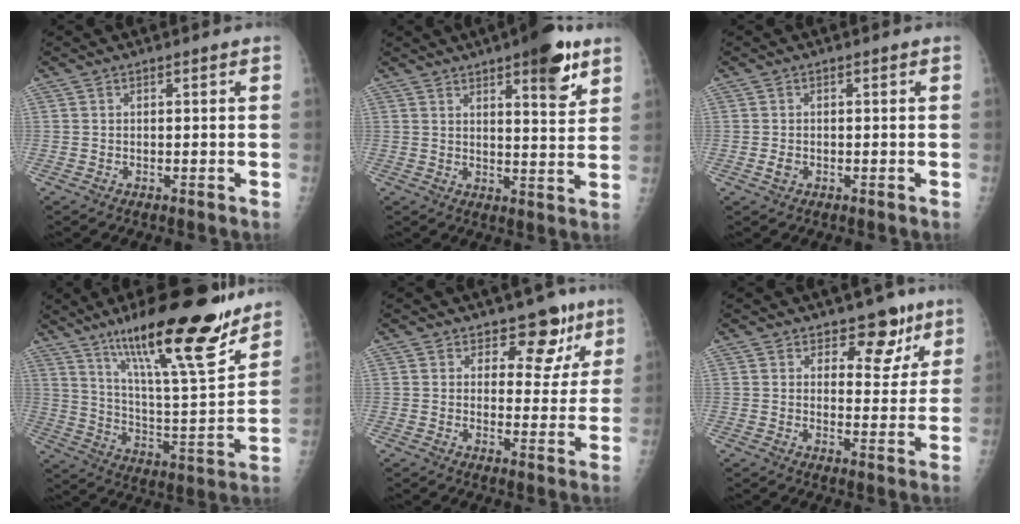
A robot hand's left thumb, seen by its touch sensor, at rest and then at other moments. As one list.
[{"total": 10.8, "force": [6.2, 3.1, 8.2], "torque": [-0.090, -0.029, 0.081]}, {"total": 1.4, "force": [-0.6, 1.1, 0.6], "torque": [-0.008, 0.000, -0.012]}, {"total": 24.6, "force": [16.9, 4.8, 17.2], "torque": [-0.252, -0.080, 0.280]}, {"total": 8.0, "force": [5.2, 5.1, 3.4], "torque": [0.005, -0.024, 0.066]}, {"total": 7.5, "force": [5.0, 4.5, 3.2], "torque": [0.003, -0.027, 0.069]}]